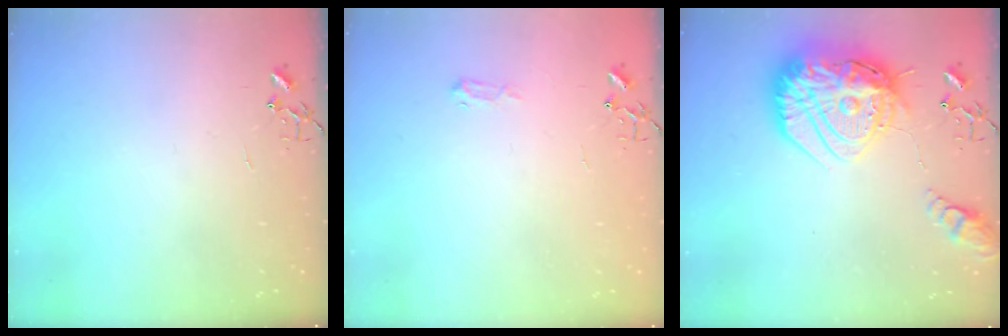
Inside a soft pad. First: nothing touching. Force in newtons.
{"total": 6.3, "press": 6.3, "slide": 0.8}
{"total": 27.0, "press": 26.8, "slide": 2.8}